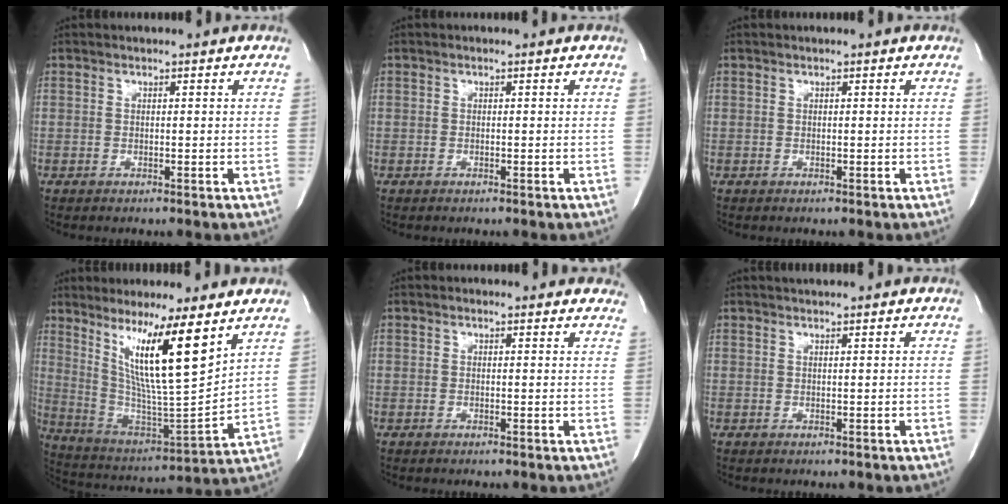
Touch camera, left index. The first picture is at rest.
{"total": 0.0}
{"total": 0.0}
{"total": 14.8, "force": [8.1, -0.2, 12.4], "torque": [-0.230, -0.024, 0.149]}
{"total": 6.6, "force": [6.1, 2.0, 1.4], "torque": [0.003, 0.000, 0.041]}
{"total": 2.2, "force": [2.0, -0.3, 0.9], "torque": [-0.014, 0.009, 0.030]}